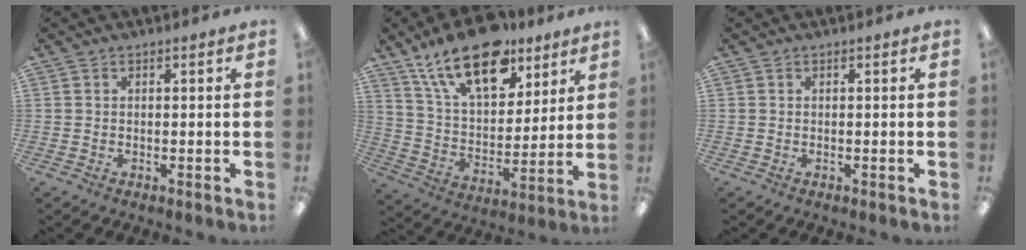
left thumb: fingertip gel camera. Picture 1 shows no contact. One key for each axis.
{"total": 20.7, "fx": 13.7, "fy": 9.9, "fz": 11.9, "tx": -0.205, "ty": -0.063, "tz": 0.242}
{"total": 0.0}